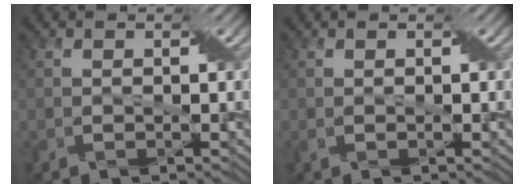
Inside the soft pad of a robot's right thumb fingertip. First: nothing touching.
{"total": 1.1, "force": [0.0, 0.2, 1.1], "torque": [-0.021, 0.001, 0.002]}